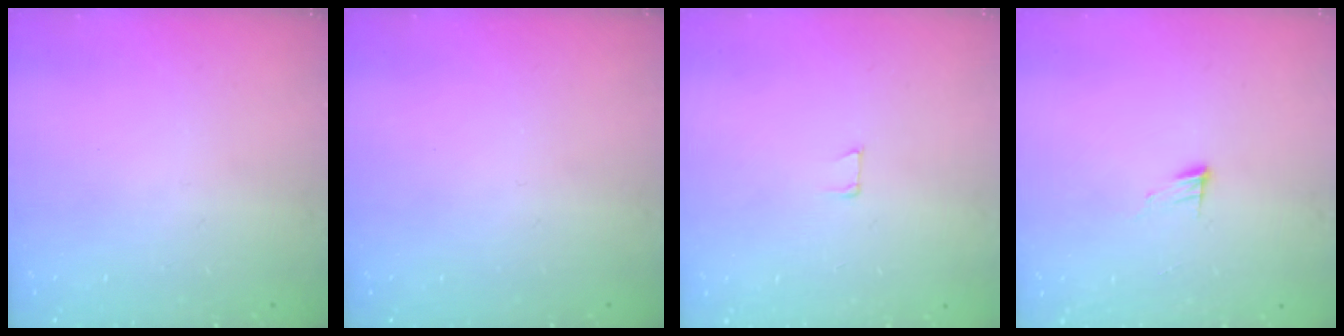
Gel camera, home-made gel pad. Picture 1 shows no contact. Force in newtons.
{"total": 0.0}
{"total": 4.0, "press": 4.0, "slide": 0.3}
{"total": 5.1, "press": 5.1, "slide": 0.5}